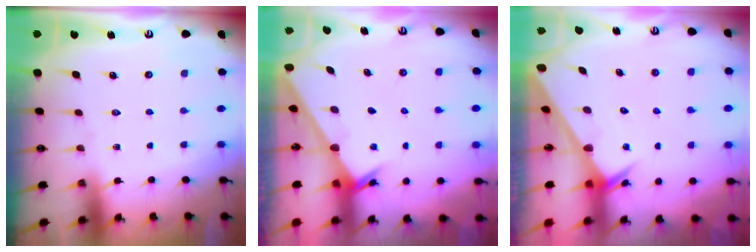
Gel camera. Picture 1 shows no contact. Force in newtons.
{"total": 2.4, "press": 2.4, "slide": 0.2}
{"total": 2.3, "press": 2.3, "slide": 0.1}